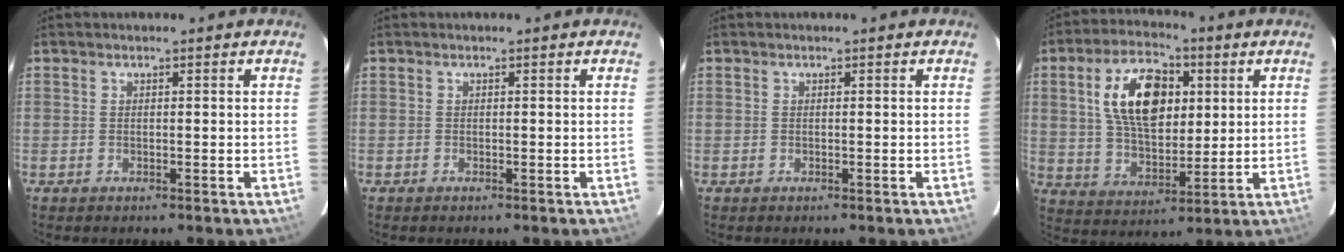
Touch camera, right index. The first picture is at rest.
{"total": 0.0}
{"total": 0.0}
{"total": 15.1, "force": [4.2, 8.5, 11.7], "torque": [-0.208, 0.019, 0.081]}